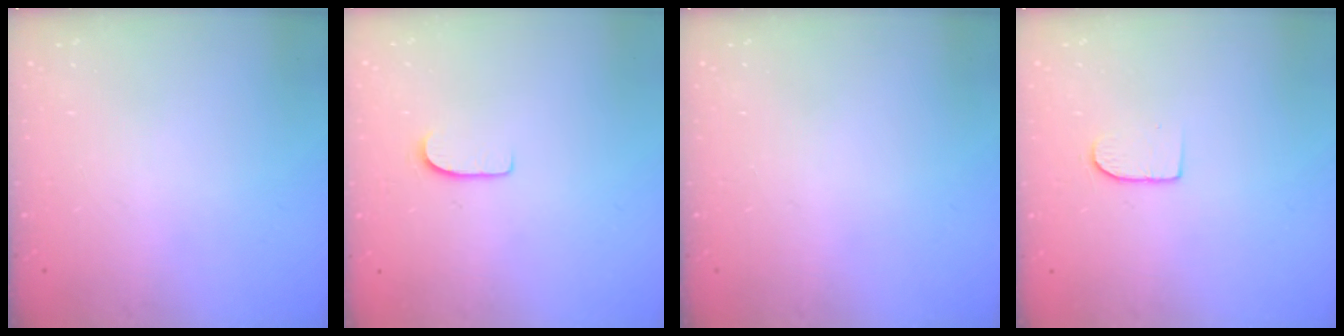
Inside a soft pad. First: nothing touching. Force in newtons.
{"total": 5.9, "press": 5.8, "slide": 0.6}
{"total": 0.0}
{"total": 6.0, "press": 5.9, "slide": 0.6}